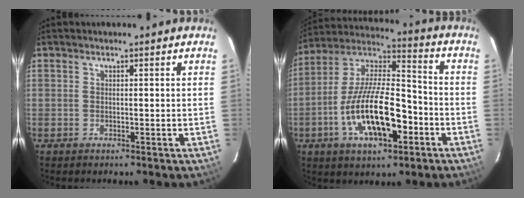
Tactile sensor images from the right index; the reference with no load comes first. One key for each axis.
{"total": 18.6, "fx": -6.7, "fy": 7.5, "fz": 15.6, "tx": -0.303, "ty": 0.001, "tz": -0.117}